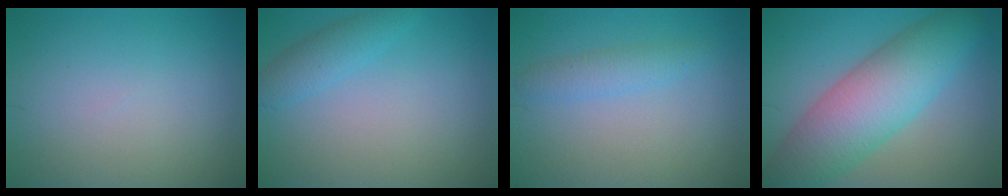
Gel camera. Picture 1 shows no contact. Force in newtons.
{"total": 2.3, "press": 2.3, "slide": 0.1}
{"total": 2.0, "press": 2.0, "slide": 0.2}
{"total": 9.2, "press": 9.2, "slide": 0.2}